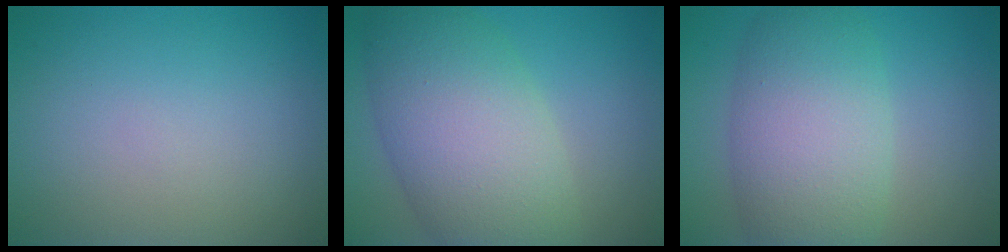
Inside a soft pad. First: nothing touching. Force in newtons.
{"total": 9.9, "press": 9.9, "slide": 0.4}
{"total": 8.1, "press": 8.1, "slide": 0.3}